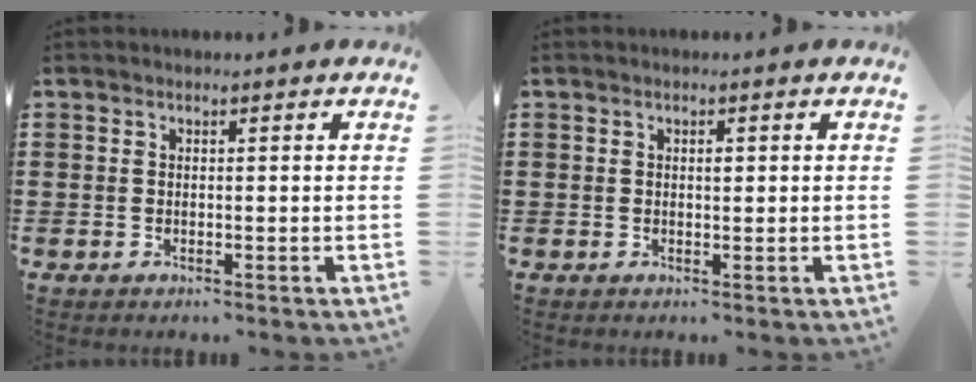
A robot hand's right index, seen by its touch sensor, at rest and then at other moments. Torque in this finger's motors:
{"motor_torque": [0.19, -0.28, 0.02, 0.03]}